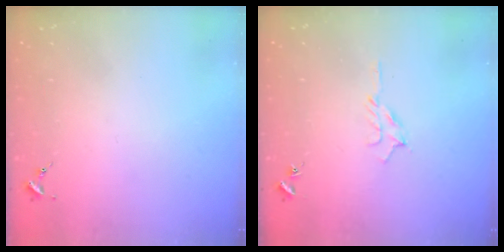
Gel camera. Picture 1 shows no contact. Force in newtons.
{"total": 6.3, "press": 6.3, "slide": 0.7}